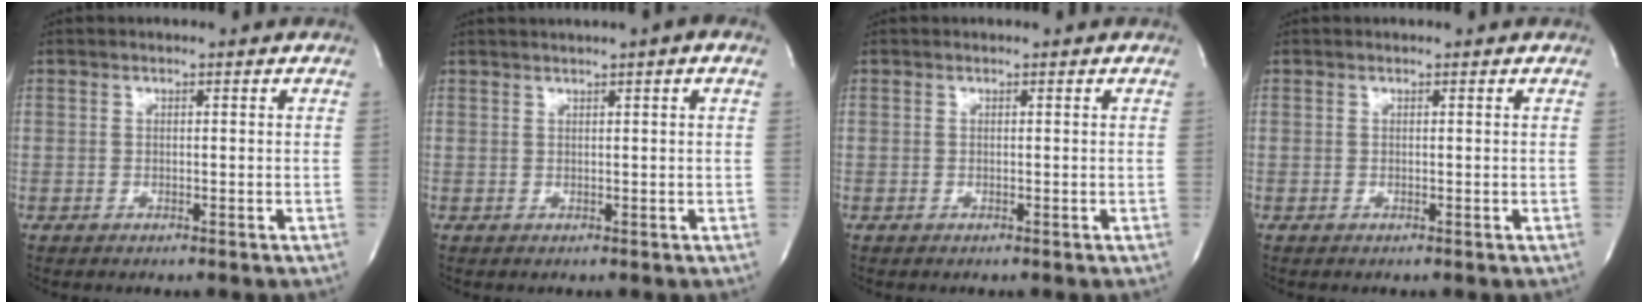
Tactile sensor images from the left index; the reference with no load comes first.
{"total": 3.5, "force": [2.4, -0.3, 2.6], "torque": [-0.043, 0.021, 0.038]}
{"total": 0.0}
{"total": 0.0}